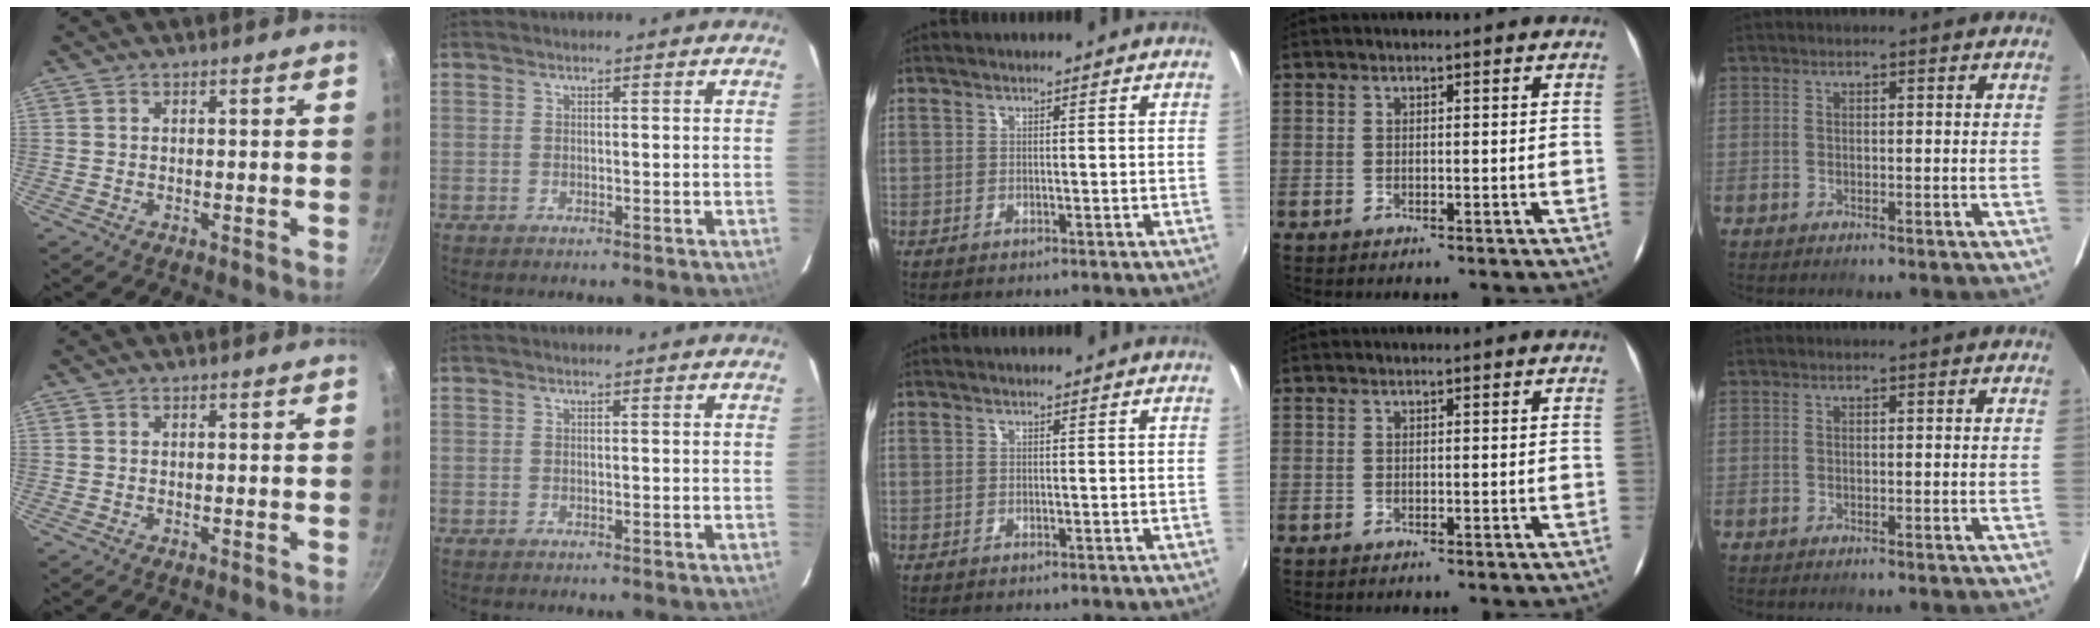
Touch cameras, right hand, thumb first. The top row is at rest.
{}